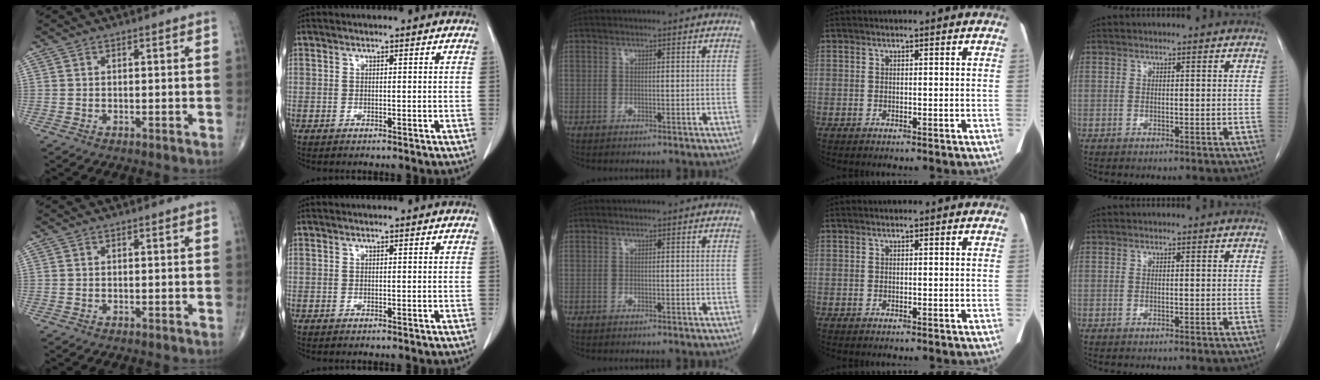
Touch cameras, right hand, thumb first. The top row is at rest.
{}